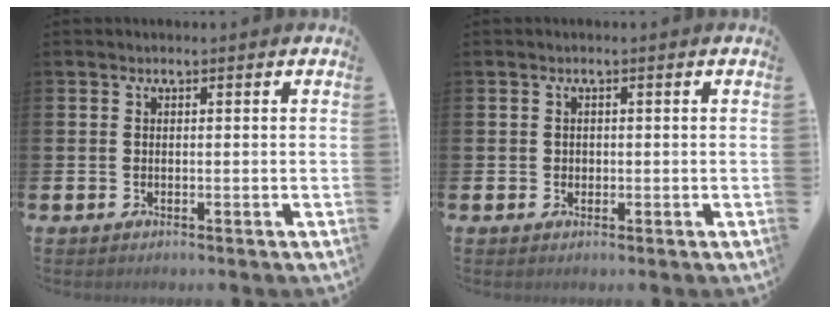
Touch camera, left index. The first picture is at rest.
{"total": 0.8, "force": [0.2, 0.8, 0.3], "torque": [0.001, 0.004, 0.001]}